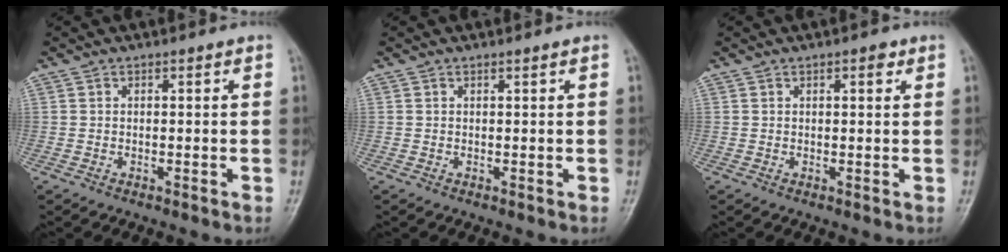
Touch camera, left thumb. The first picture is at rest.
{"total": 0.0}
{"total": 1.7, "force": [0.9, 0.7, 1.3], "torque": [-0.014, -0.001, 0.010]}